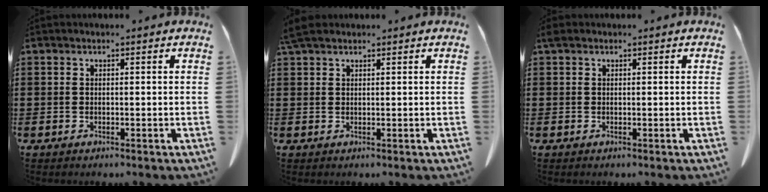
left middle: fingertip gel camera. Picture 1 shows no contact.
{"total": 2.5, "force": [2.0, 0.7, 1.4], "torque": [-0.033, 0.003, 0.040]}
{"total": 0.6, "force": [0.4, 0.4, 0.3], "torque": [-0.009, 0.003, 0.007]}